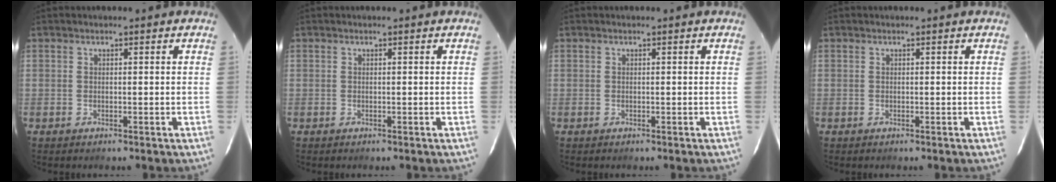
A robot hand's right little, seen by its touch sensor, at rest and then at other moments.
{"total": 0.0}
{"total": 0.0}
{"total": 0.0}